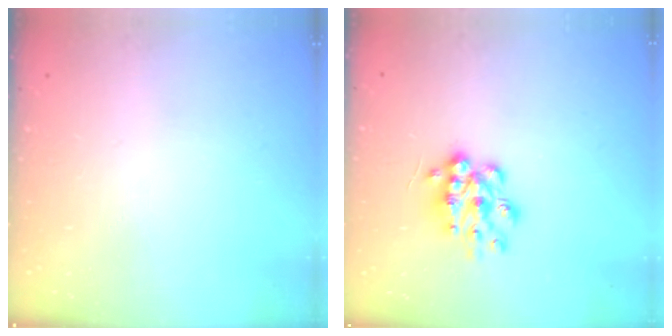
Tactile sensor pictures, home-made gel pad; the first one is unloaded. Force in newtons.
{"total": 10.9, "press": 10.9, "slide": 0.5}